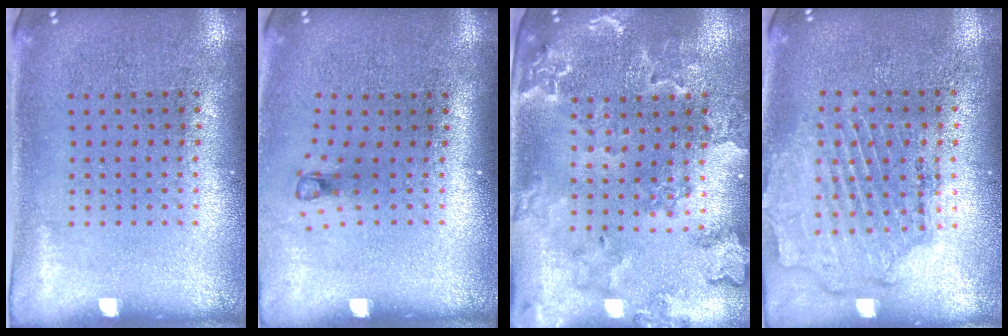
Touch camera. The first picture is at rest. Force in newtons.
{"total": 0.8, "press": 0.4, "slide": 0.7}
{"total": 1.9, "press": 1.9, "slide": 0.3}
{"total": 1.8, "press": 1.7, "slide": 0.6}